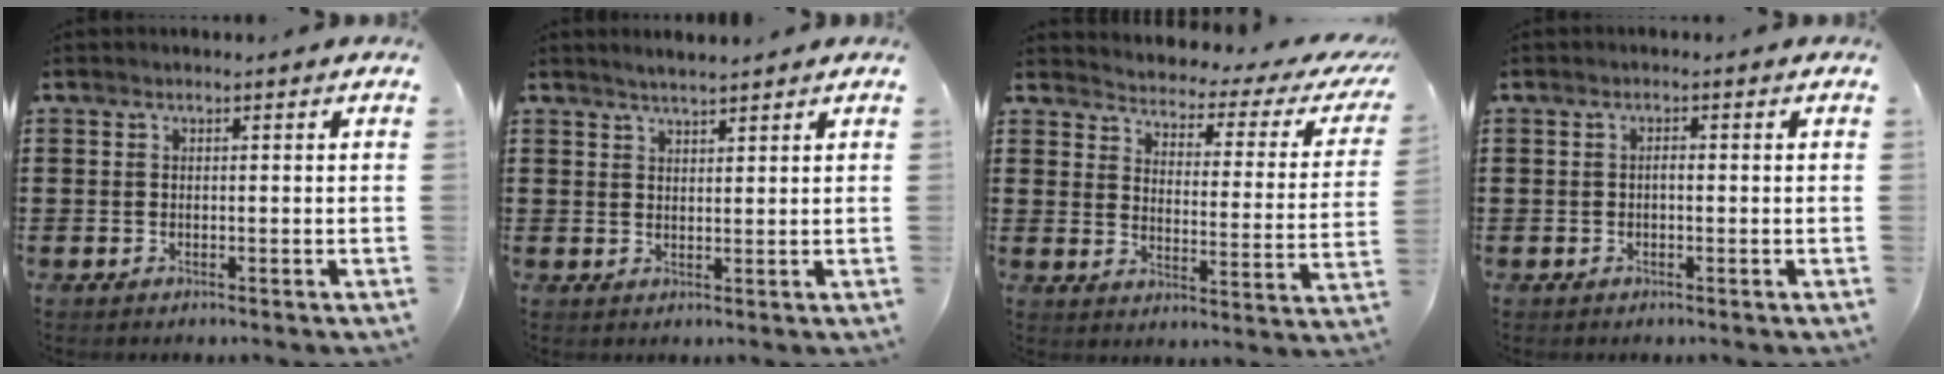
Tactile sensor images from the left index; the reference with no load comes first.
{"total": 1.9, "force": [1.8, 0.0, 0.4], "torque": [-0.011, 0.004, 0.034]}
{"total": 2.5, "force": [2.4, 0.4, 0.7], "torque": [-0.035, -0.025, 0.030]}
{"total": 0.9, "force": [-0.2, 0.3, 0.8], "torque": [-0.018, 0.000, -0.004]}